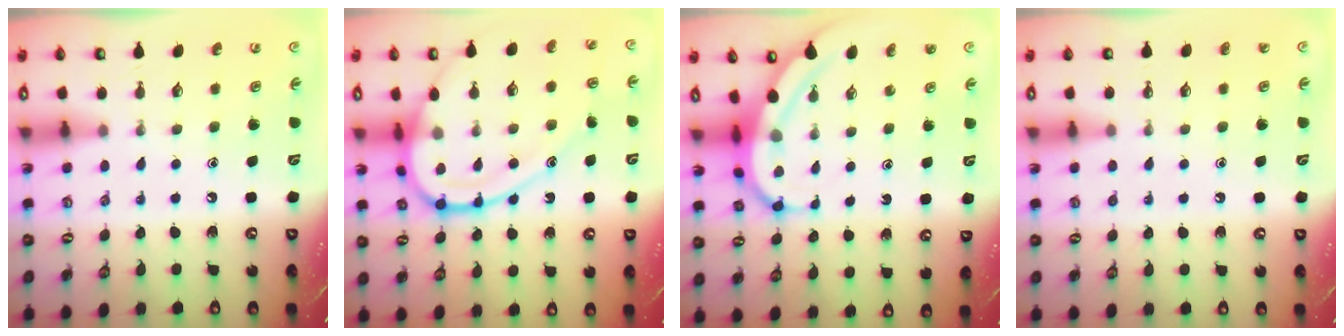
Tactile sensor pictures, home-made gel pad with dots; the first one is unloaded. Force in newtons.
{"total": 15.9, "press": 15.9, "slide": 0.9}
{"total": 6.7, "press": 6.6, "slide": 0.8}
{"total": 0.9, "press": 0.9, "slide": 0.0}